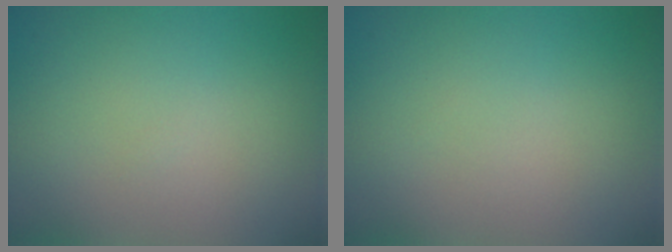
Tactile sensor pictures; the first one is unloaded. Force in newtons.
{"total": 0.0}